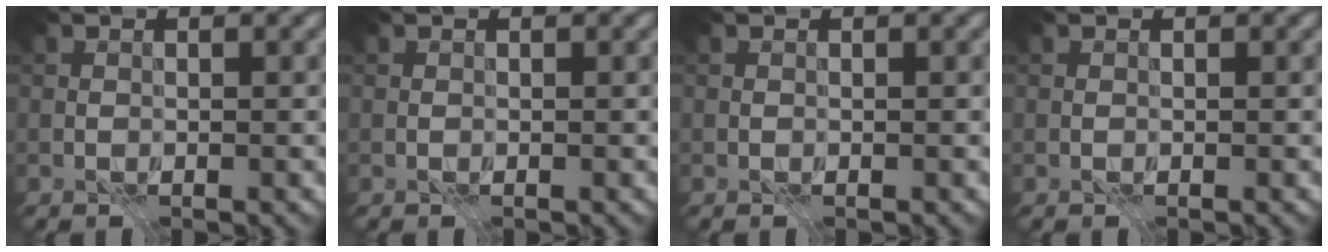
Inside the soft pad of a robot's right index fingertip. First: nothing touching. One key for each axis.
{"total": 0.0}
{"total": 0.0}
{"total": 0.0}